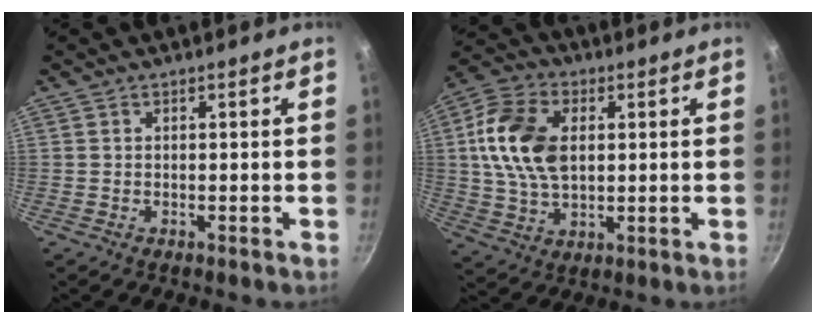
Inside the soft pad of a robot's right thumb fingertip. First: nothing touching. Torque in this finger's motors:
{"motor_torque": [1.60, 2.14, 1.28, -0.13, 0.35]}